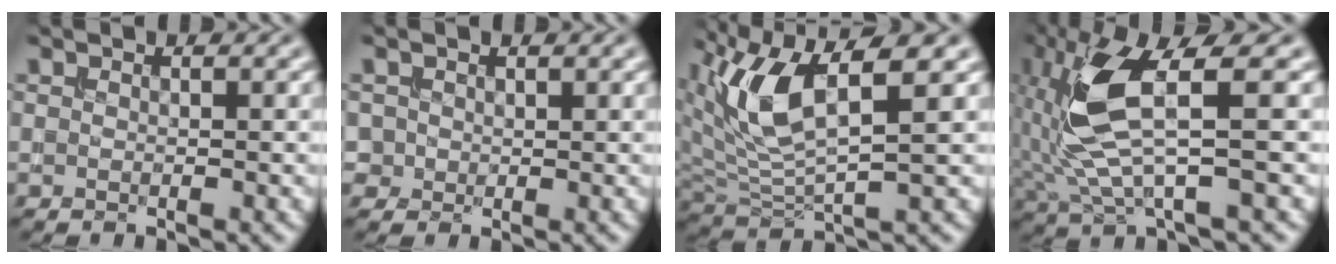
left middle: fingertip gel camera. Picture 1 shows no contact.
{"total": 1.1, "force": [0.2, 1.1, 0.1], "torque": [0.001, -0.003, 0.004]}
{"total": 7.8, "force": [3.2, 3.2, 6.3], "torque": [-0.142, -0.001, 0.062]}
{"total": 7.5, "force": [0.8, 1.9, 7.2], "torque": [-0.169, -0.005, 0.022]}